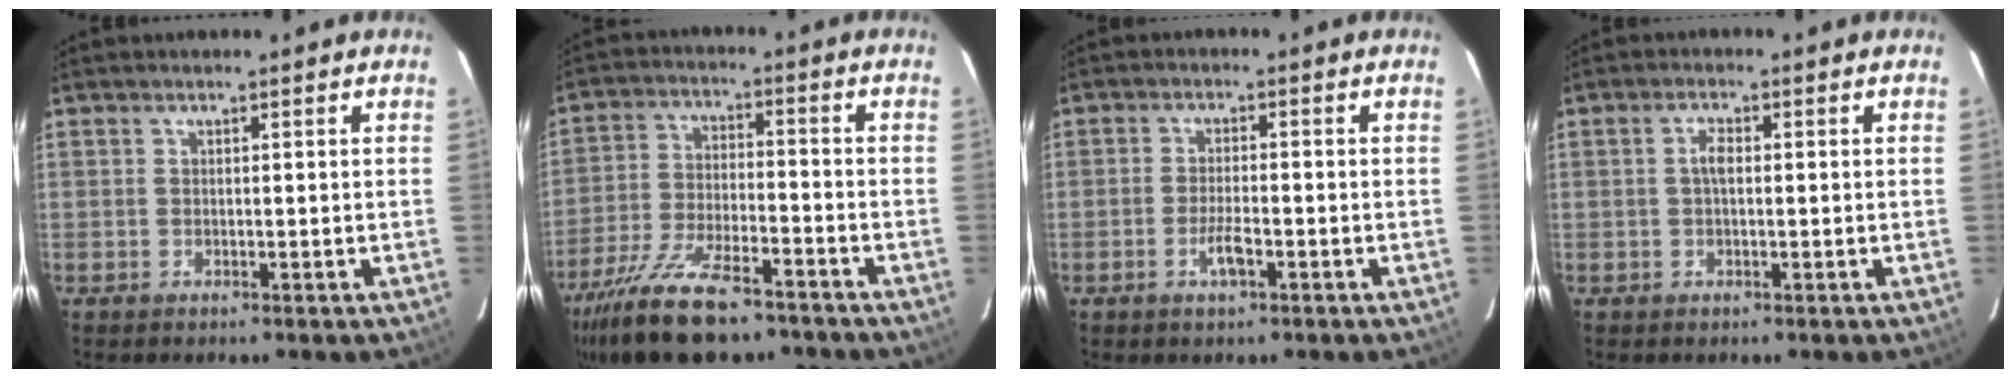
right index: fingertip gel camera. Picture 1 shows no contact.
{"total": 18.1, "force": [-13.7, 5.7, 10.3], "torque": [-0.217, -0.038, -0.236]}
{"total": 3.8, "force": [-1.8, 1.2, 3.1], "torque": [-0.066, -0.002, -0.034]}
{"total": 2.1, "force": [0.1, 0.9, 1.9], "torque": [-0.039, 0.006, 0.001]}